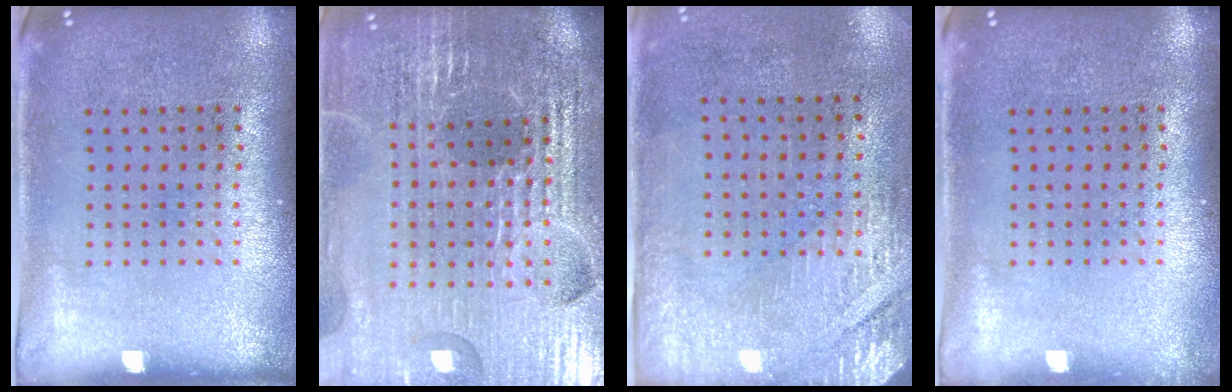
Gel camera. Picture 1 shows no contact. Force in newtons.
{"total": 5.4, "press": 4.9, "slide": 2.1}
{"total": 2.9, "press": 2.5, "slide": 1.4}
{"total": 0.5, "press": 0.5, "slide": 0.2}